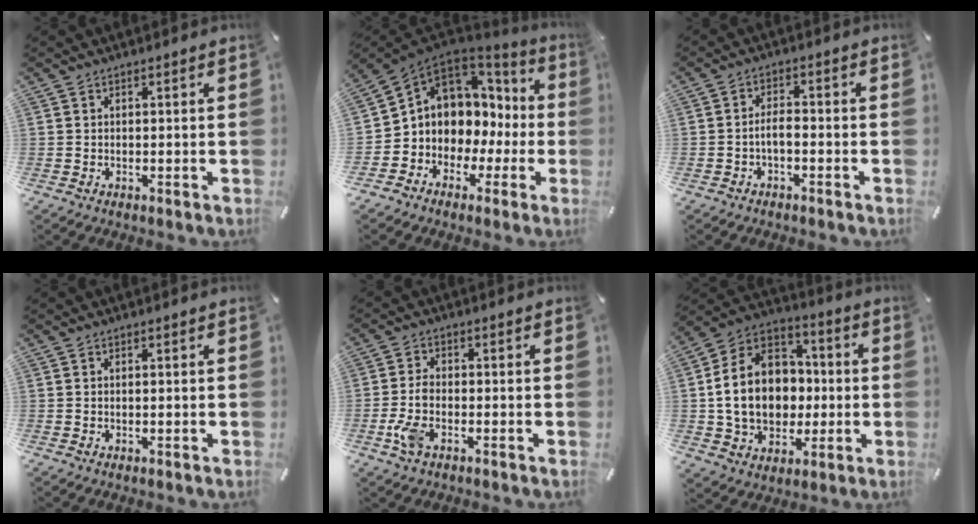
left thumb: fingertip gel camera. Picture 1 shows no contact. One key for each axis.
{"total": 7.3, "fx": 1.3, "fy": 7.0, "fz": 1.9, "tx": -0.055, "ty": -0.032, "tz": 0.030}
{"total": 3.2, "fx": -1.5, "fy": 1.2, "fz": 2.5, "tx": -0.044, "ty": 0.010, "tz": -0.028}
{"total": 0.5, "fx": 0.0, "fy": 0.1, "fz": 0.5, "tx": -0.010, "ty": -0.002, "tz": 0.000}
{"total": 5.0, "fx": -2.2, "fy": 2.2, "fz": 3.9, "tx": -0.088, "ty": 0.004, "tz": -0.044}
{"total": 16.3, "fx": -1.7, "fy": 13.6, "fz": 8.8, "tx": -0.195, "ty": 0.010, "tz": -0.024}